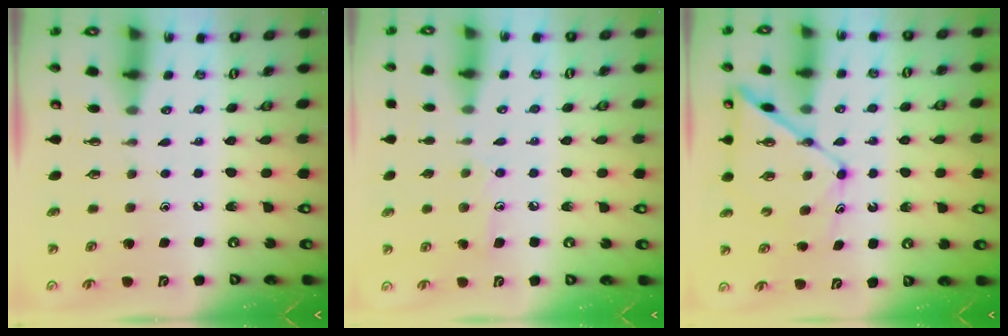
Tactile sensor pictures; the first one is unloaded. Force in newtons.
{"total": 7.0, "press": 7.0, "slide": 0.6}
{"total": 11.2, "press": 11.1, "slide": 1.0}